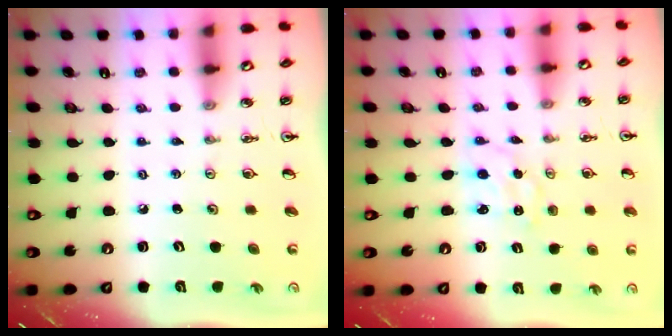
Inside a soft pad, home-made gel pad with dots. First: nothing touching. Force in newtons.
{"total": 0.7, "press": 0.6, "slide": 0.3}